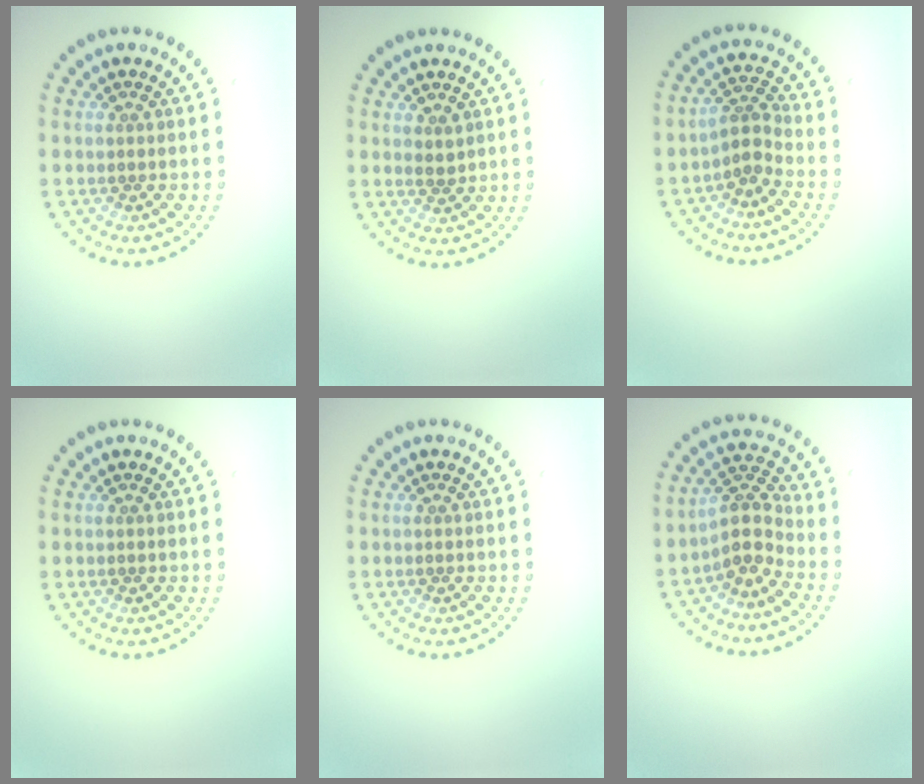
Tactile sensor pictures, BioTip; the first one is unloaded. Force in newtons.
{"total": 1.0, "press": 0.9, "slide": 0.4}
{"total": 2.2, "press": 1.5, "slide": 1.6}
{"total": 0.0}
{"total": 0.0}
{"total": 3.2, "press": 2.4, "slide": 2.2}